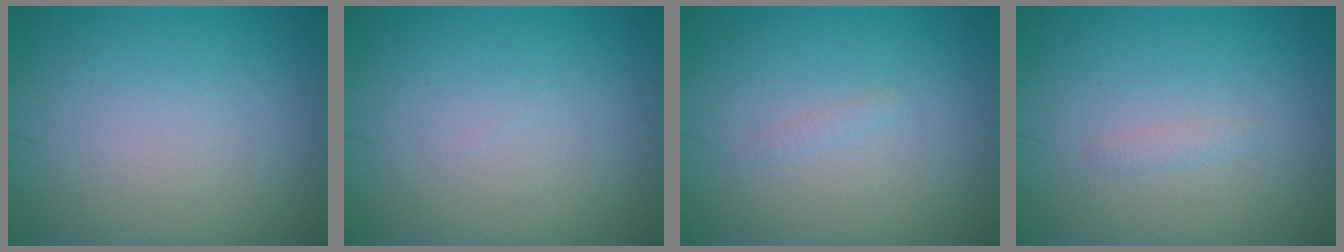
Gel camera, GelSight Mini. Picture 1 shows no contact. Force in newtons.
{"total": 0.0}
{"total": 0.5, "press": 0.5, "slide": 0.1}
{"total": 0.7, "press": 0.7, "slide": 0.0}